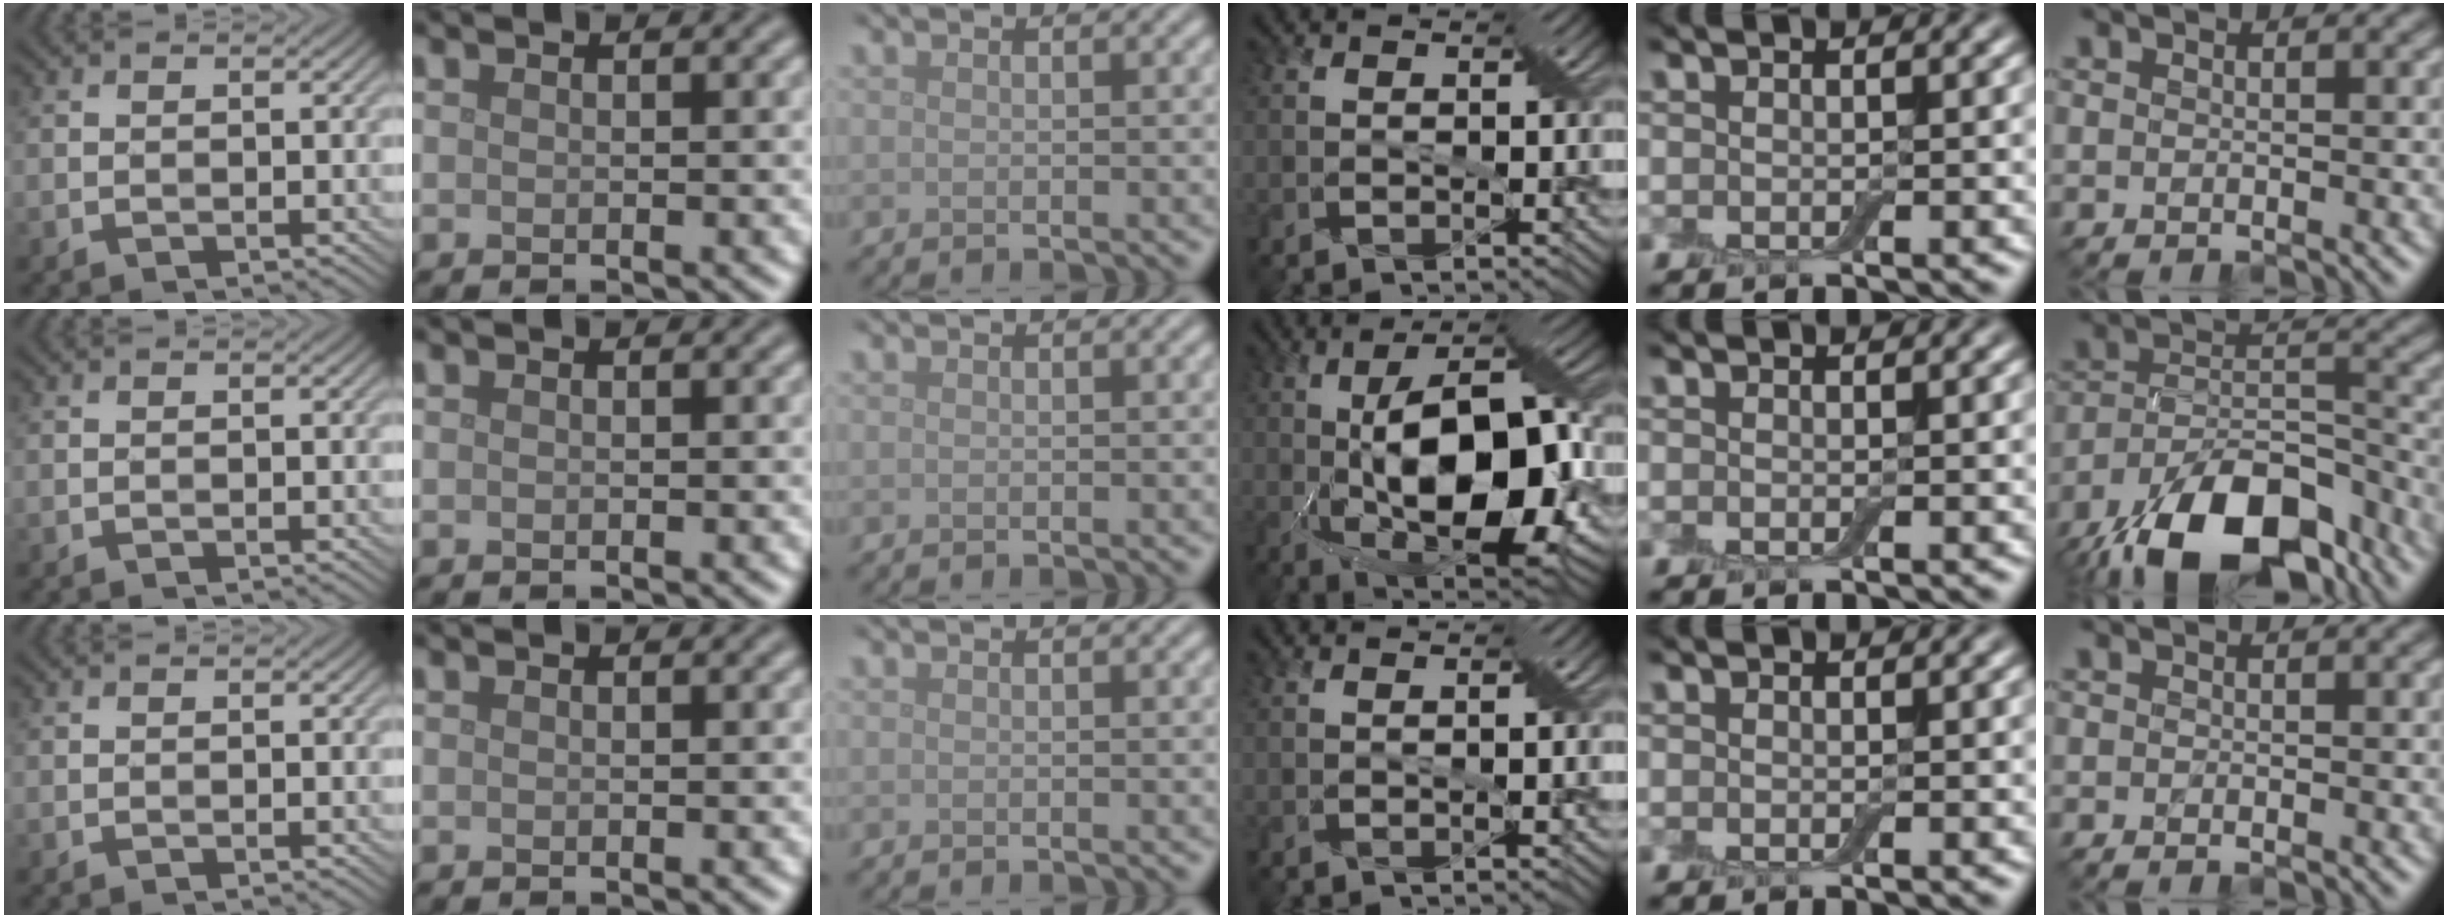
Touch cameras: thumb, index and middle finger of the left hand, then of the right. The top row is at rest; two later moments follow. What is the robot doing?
{"motion": "cut", "object": "cling film"}